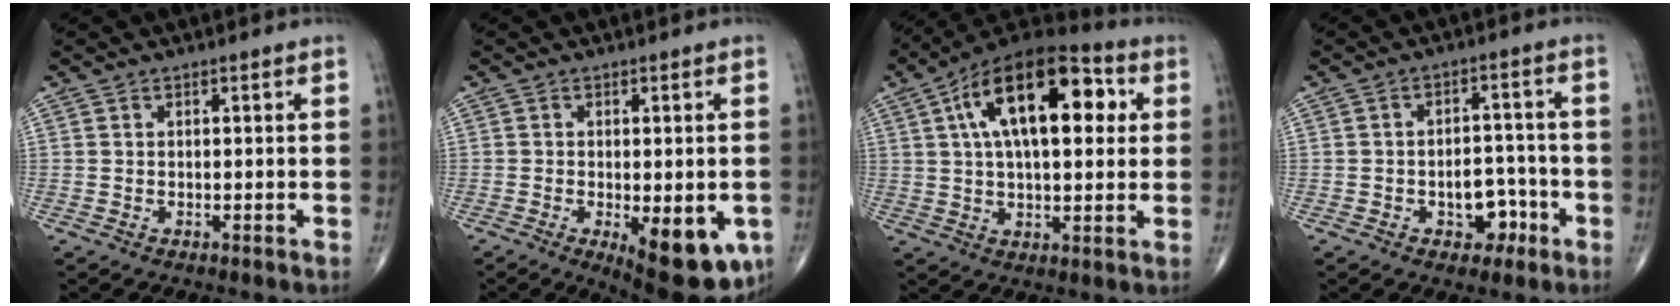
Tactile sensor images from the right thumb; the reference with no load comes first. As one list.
[{"total": 13.4, "force": [-4.6, 5.4, 11.4], "torque": [-0.125, -0.010, -0.050]}, {"total": 21.7, "force": [6.0, 10.4, 18.1], "torque": [-0.276, 0.020, 0.086]}, {"total": 6.5, "force": [-2.8, 4.4, 3.9], "torque": [-0.021, 0.035, -0.036]}]